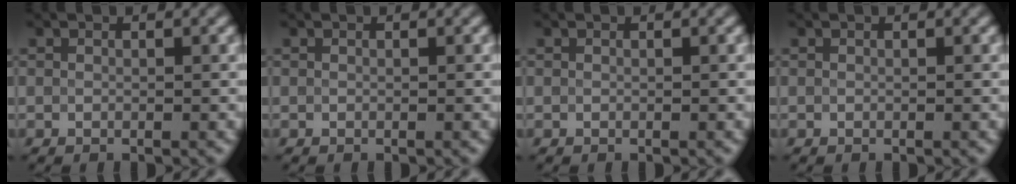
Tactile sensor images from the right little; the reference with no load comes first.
{"total": 0.0}
{"total": 0.0}
{"total": 0.0}